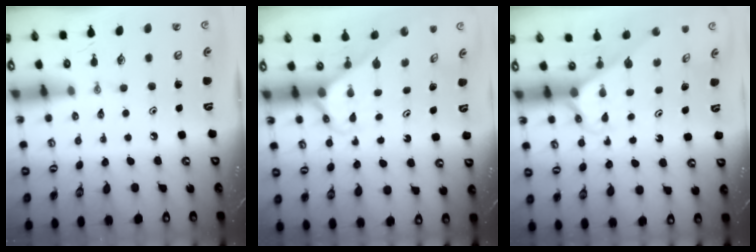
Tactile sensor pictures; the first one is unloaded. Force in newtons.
{"total": 2.8, "press": 2.8, "slide": 0.2}
{"total": 2.5, "press": 2.5, "slide": 0.2}